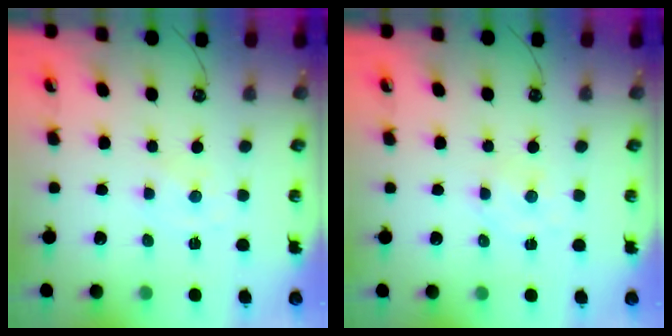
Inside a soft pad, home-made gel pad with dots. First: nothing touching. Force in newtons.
{"total": 1.8, "press": 1.7, "slide": 0.3}